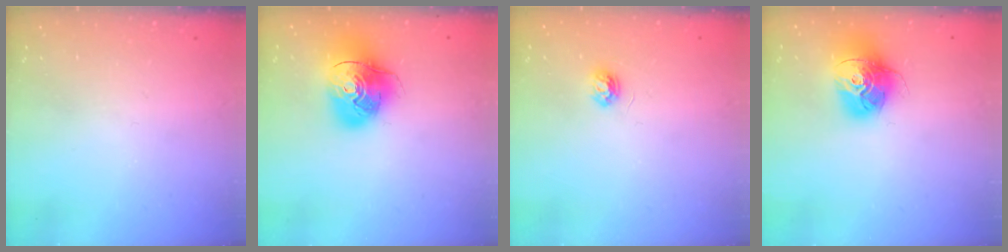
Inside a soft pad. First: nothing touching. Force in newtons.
{"total": 13.7, "press": 13.6, "slide": 1.7}
{"total": 4.5, "press": 4.4, "slide": 0.5}
{"total": 15.3, "press": 15.2, "slide": 1.8}